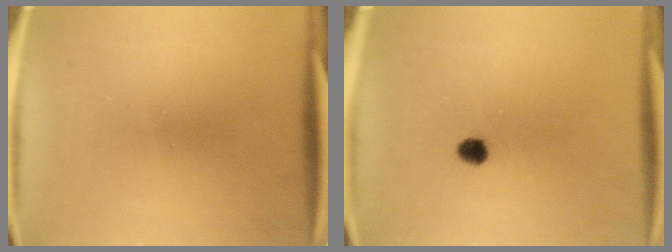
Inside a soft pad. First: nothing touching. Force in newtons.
{"total": 2.5}